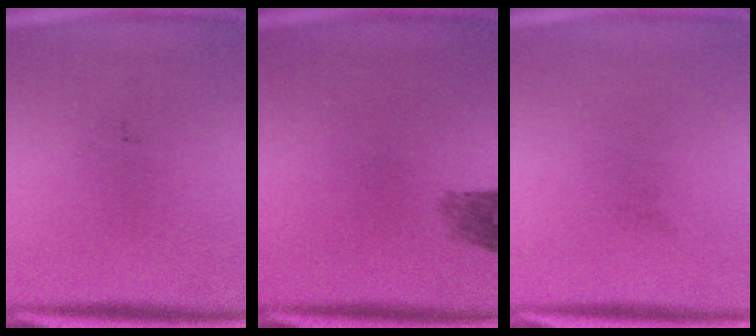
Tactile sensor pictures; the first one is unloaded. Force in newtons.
{"total": 2.2}
{"total": 0.0}